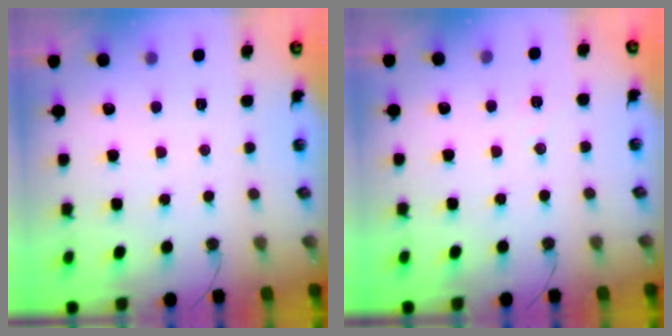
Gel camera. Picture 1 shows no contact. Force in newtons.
{"total": 5.5, "press": 4.5, "slide": 3.3}